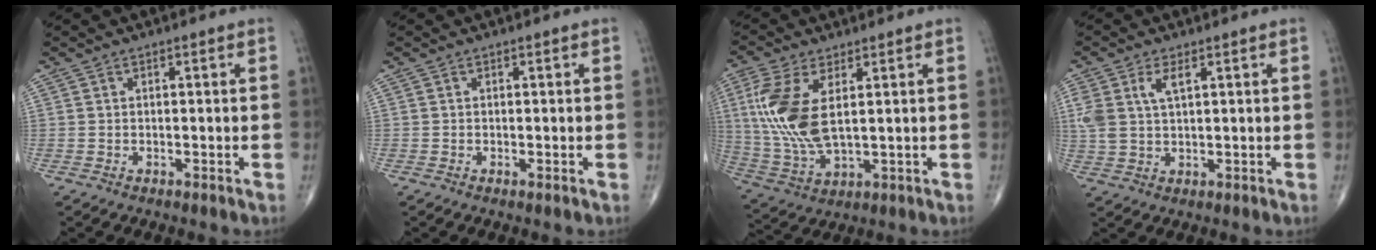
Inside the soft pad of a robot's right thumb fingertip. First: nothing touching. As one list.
[{"total": 0.0}, {"total": 13.7, "force": [2.8, 6.5, 11.8], "torque": [-0.270, -0.012, 0.065]}, {"total": 6.1, "force": [2.3, 2.9, 4.8], "torque": [-0.113, 0.003, 0.051]}]